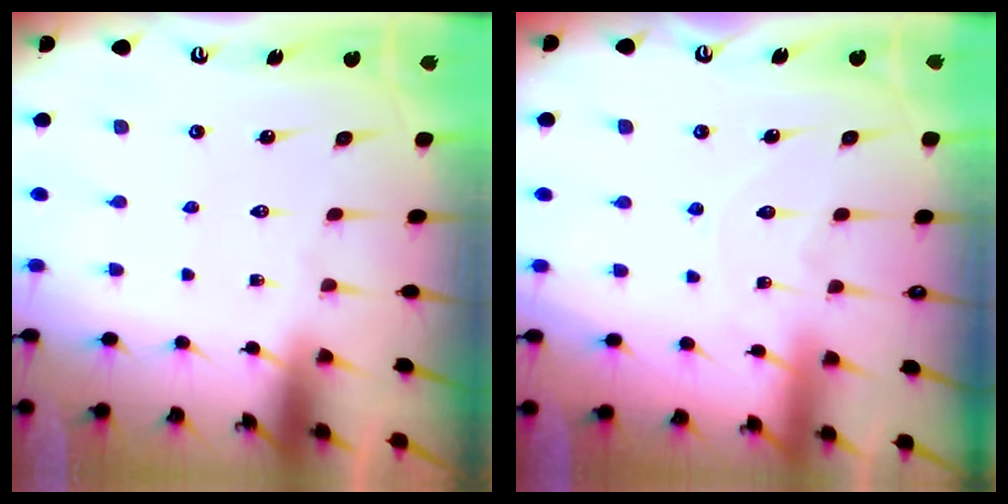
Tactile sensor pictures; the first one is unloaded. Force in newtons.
{"total": 6.5, "press": 6.5, "slide": 0.8}